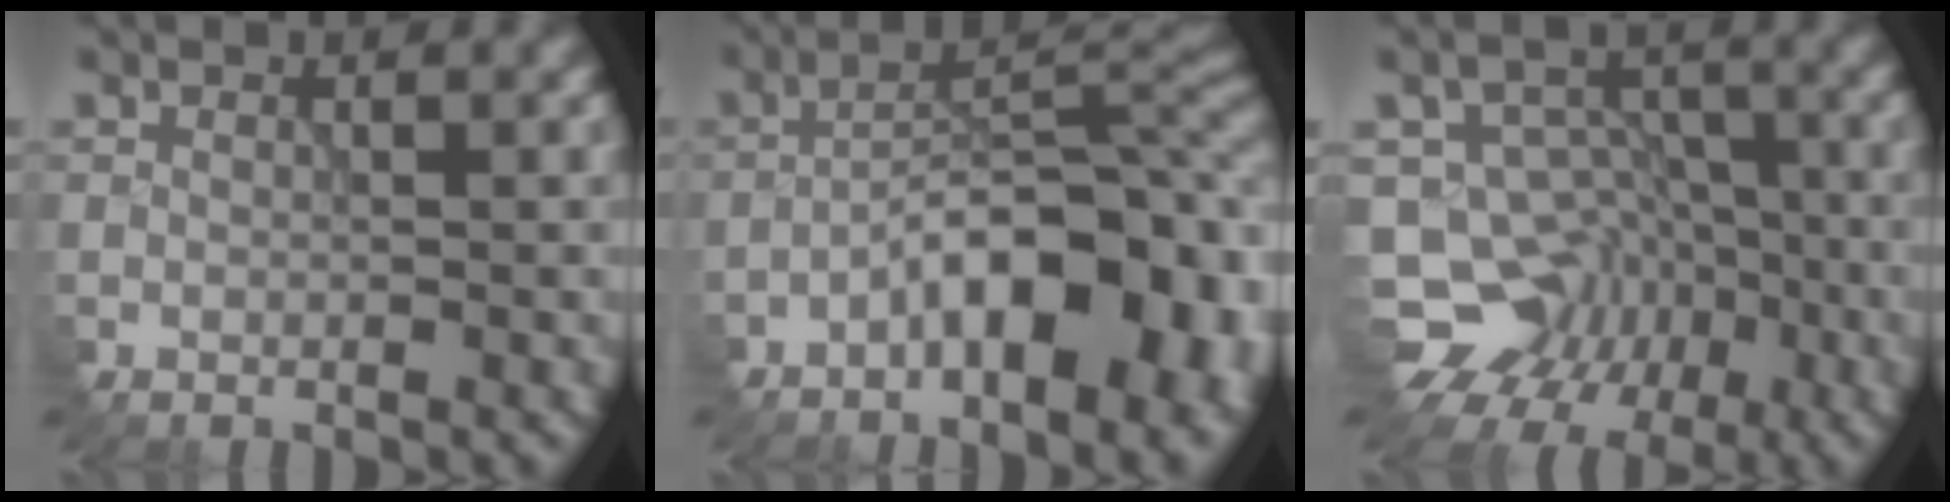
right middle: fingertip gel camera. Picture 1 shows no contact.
{"total": 10.6, "force": [-4.3, 4.6, 8.5], "torque": [-0.126, 0.011, -0.069]}
{"total": 9.2, "force": [-5.1, 7.2, 2.4], "torque": [-0.033, -0.001, -0.085]}